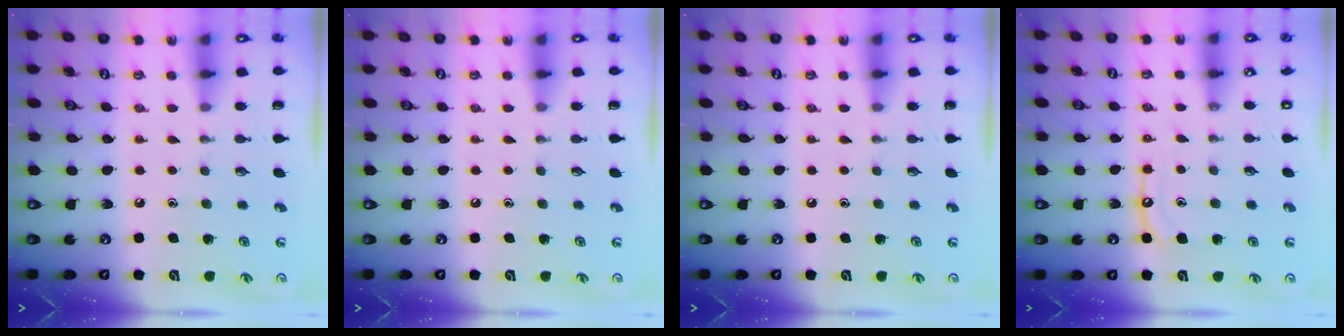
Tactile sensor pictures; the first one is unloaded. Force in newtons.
{"total": 0.0}
{"total": 0.0}
{"total": 6.8, "press": 6.7, "slide": 0.6}